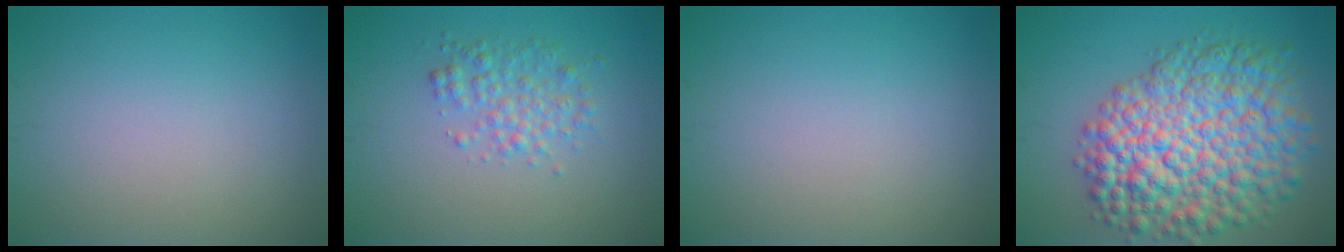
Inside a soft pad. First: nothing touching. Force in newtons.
{"total": 2.6, "press": 2.6, "slide": 0.0}
{"total": 0.0}
{"total": 11.8, "press": 11.8, "slide": 0.4}